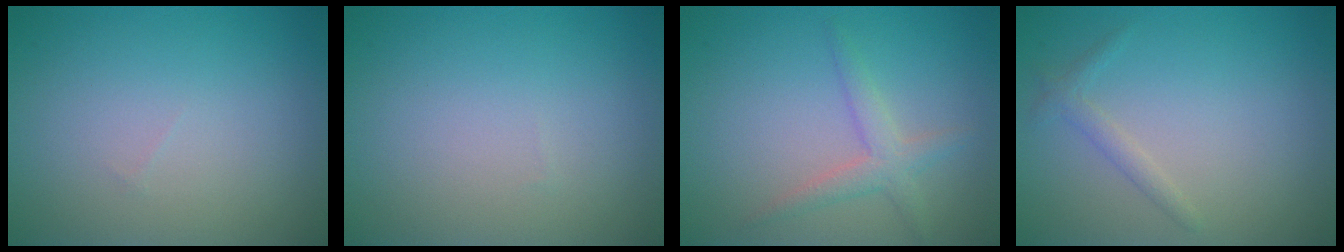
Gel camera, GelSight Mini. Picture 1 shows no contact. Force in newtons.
{"total": 0.0}
{"total": 2.2, "press": 2.2, "slide": 0.1}
{"total": 1.2, "press": 1.2, "slide": 0.1}